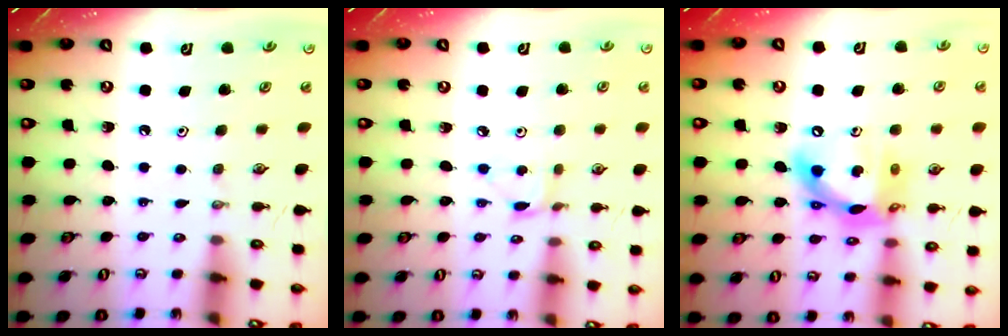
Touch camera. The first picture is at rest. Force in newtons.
{"total": 2.7, "press": 2.7, "slide": 0.3}
{"total": 13.0, "press": 12.9, "slide": 1.4}